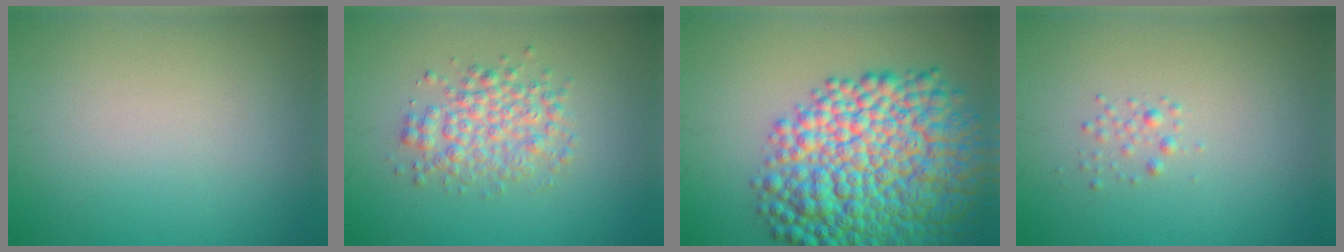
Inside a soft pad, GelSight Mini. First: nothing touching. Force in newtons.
{"total": 3.7, "press": 3.7, "slide": 0.0}
{"total": 13.4, "press": 13.4, "slide": 0.0}
{"total": 0.9, "press": 0.9, "slide": 0.0}